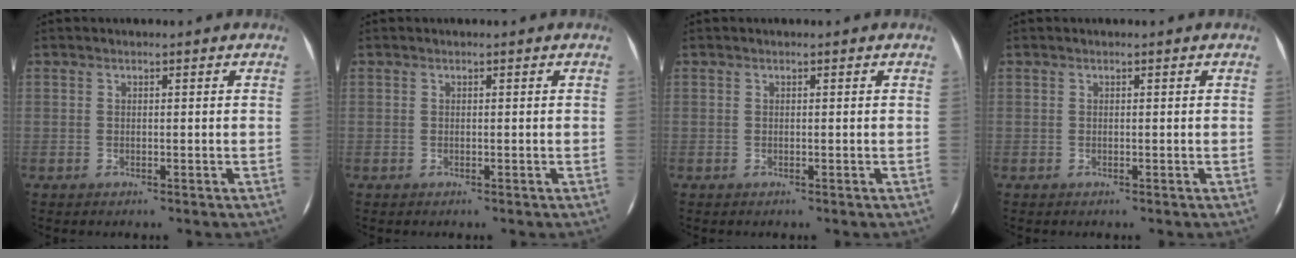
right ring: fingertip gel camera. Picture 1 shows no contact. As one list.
[{"total": 0.0}, {"total": 0.0}, {"total": 0.0}]